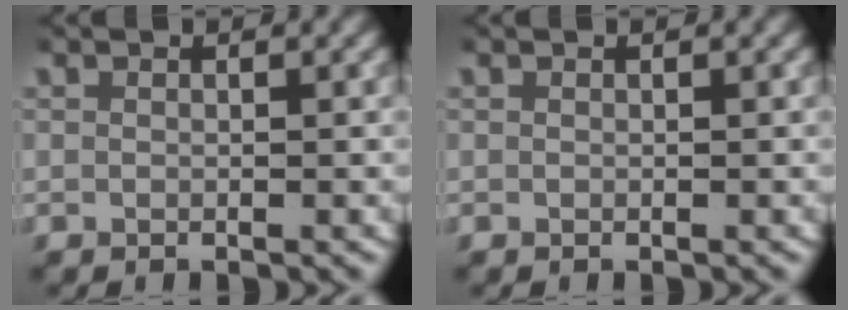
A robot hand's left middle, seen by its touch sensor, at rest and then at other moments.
{"total": 0.0}